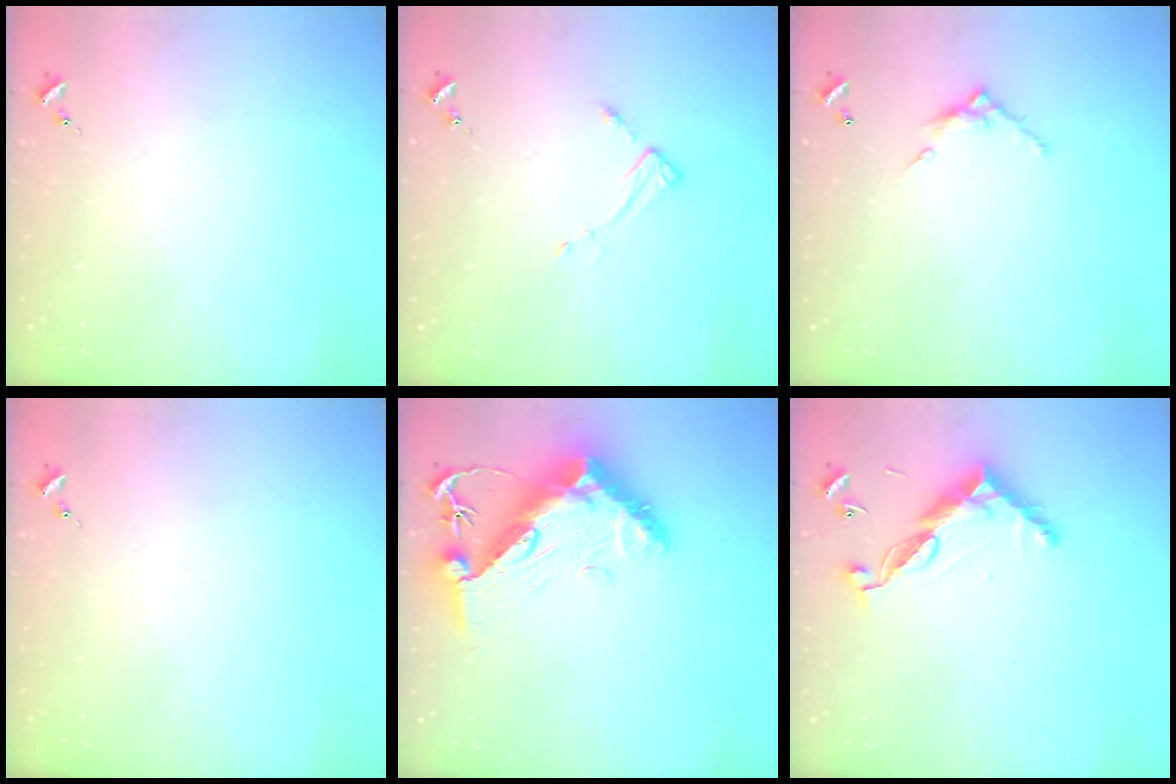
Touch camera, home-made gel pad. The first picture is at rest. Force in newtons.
{"total": 2.7, "press": 2.7, "slide": 0.4}
{"total": 6.7, "press": 6.7, "slide": 0.4}
{"total": 0.0}
{"total": 19.4, "press": 19.3, "slide": 1.7}
{"total": 10.4, "press": 10.4, "slide": 0.4}